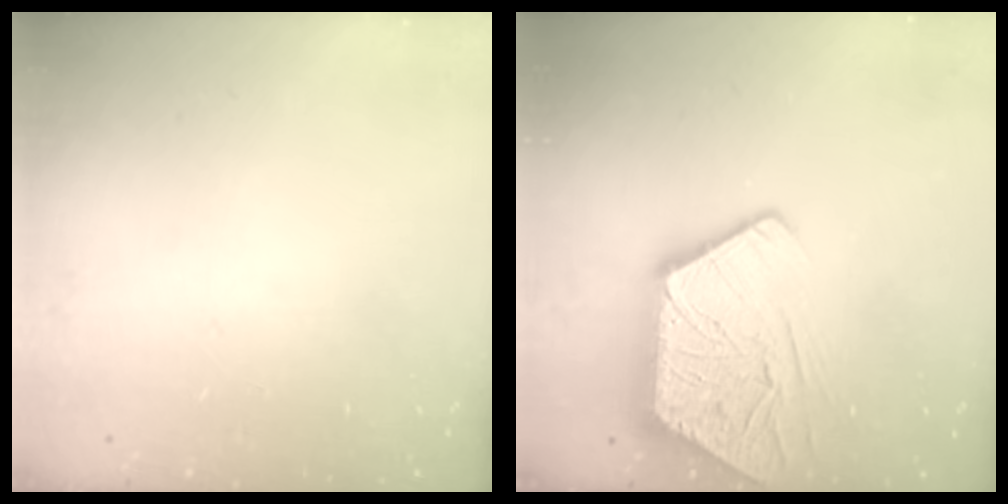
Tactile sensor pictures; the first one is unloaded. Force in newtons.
{"total": 13.3, "press": 13.3, "slide": 1.1}